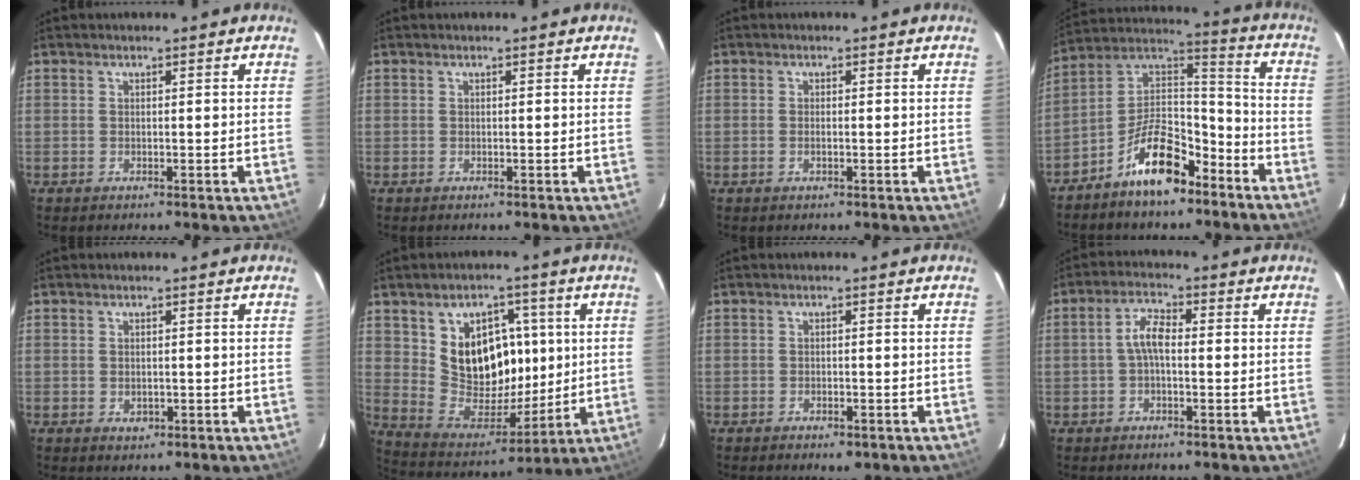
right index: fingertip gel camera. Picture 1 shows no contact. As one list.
[{"total": 0.0}, {"total": 0.7, "force": [-0.2, 0.2, 0.6], "torque": [-0.014, 0.000, -0.004]}, {"total": 14.3, "force": [-8.9, 6.5, 9.1], "torque": [-0.173, 0.039, -0.153]}, {"total": 1.4, "force": [-0.2, 1.2, 0.7], "torque": [-0.008, -0.002, -0.001]}, {"total": 15.0, "force": [4.0, 11.6, 8.6], "torque": [-0.164, 0.013, 0.093]}, {"total": 2.5, "force": [-1.6, 1.2, 1.4], "torque": [-0.029, -0.003, -0.020]}, {"total": 4.1, "force": [-0.7, 1.6, 3.7], "torque": [-0.078, 0.015, -0.015]}]